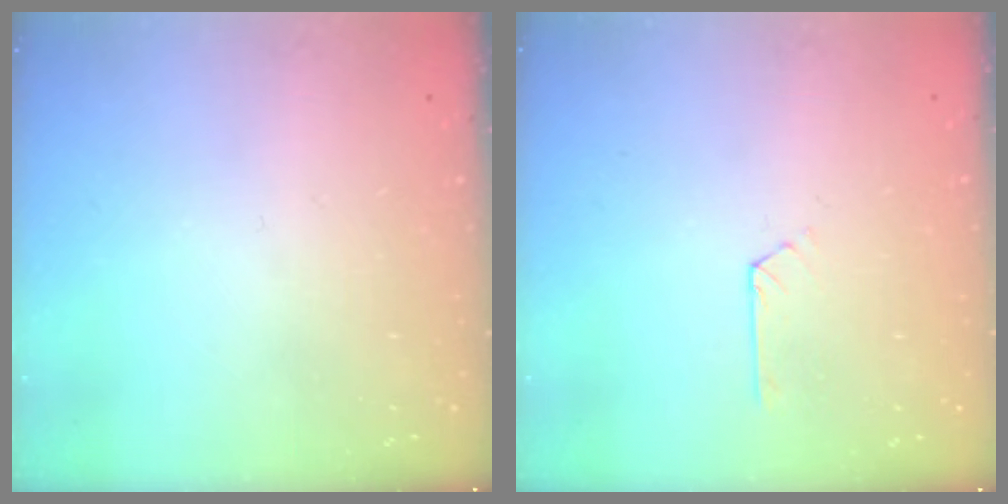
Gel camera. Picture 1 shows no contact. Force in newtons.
{"total": 2.0, "press": 2.0, "slide": 0.2}